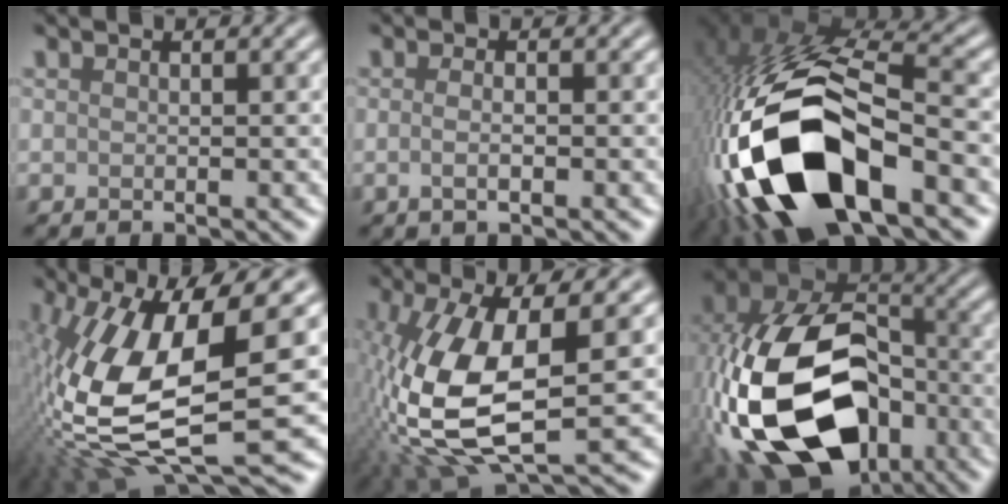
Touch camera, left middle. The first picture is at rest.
{"total": 1.5, "force": [-0.4, 0.4, 1.4], "torque": [-0.027, -0.003, -0.010]}
{"total": 18.4, "force": [-7.6, 8.2, 14.5], "torque": [-0.306, -0.044, -0.113]}
{"total": 14.8, "force": [0.3, 5.7, 13.6], "torque": [-0.299, -0.015, 0.008]}
{"total": 11.7, "force": [-1.5, 4.9, 10.6], "torque": [-0.251, -0.010, -0.025]}
{"total": 19.9, "force": [-6.2, 13.0, 13.6], "torque": [-0.298, -0.027, -0.102]}